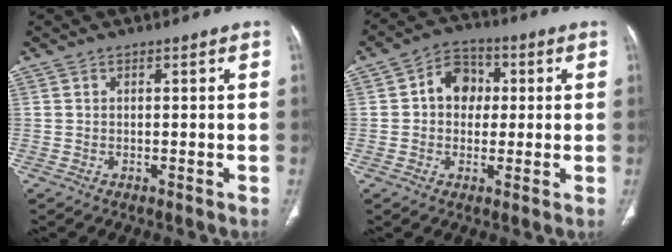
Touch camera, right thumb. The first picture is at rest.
{"total": 8.0, "force": [1.0, 6.5, 4.5], "torque": [-0.037, 0.013, 0.007]}